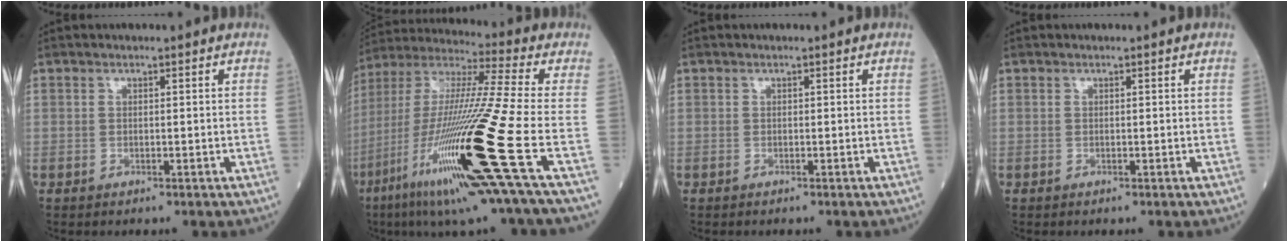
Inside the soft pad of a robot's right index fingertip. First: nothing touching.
{"total": 26.2, "force": [-9.6, -0.6, 24.4], "torque": [-0.472, -0.048, -0.178]}
{"total": 0.0}
{"total": 0.0}